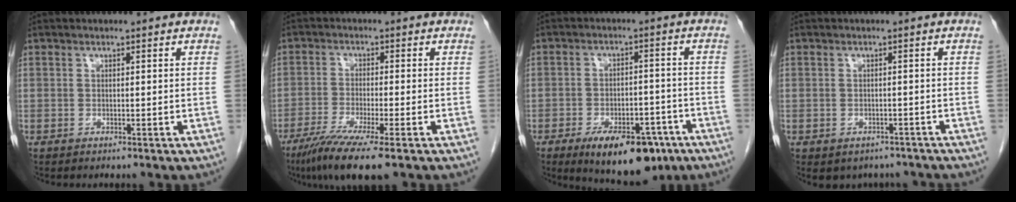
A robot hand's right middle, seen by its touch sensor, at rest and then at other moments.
{"total": 8.8, "force": [-5.8, 0.0, 6.7], "torque": [-0.114, -0.023, -0.095]}
{"total": 12.9, "force": [-8.2, 5.6, 8.2], "torque": [-0.107, 0.001, -0.117]}
{"total": 5.2, "force": [-4.2, 2.9, 0.7], "torque": [0.003, 0.013, -0.048]}